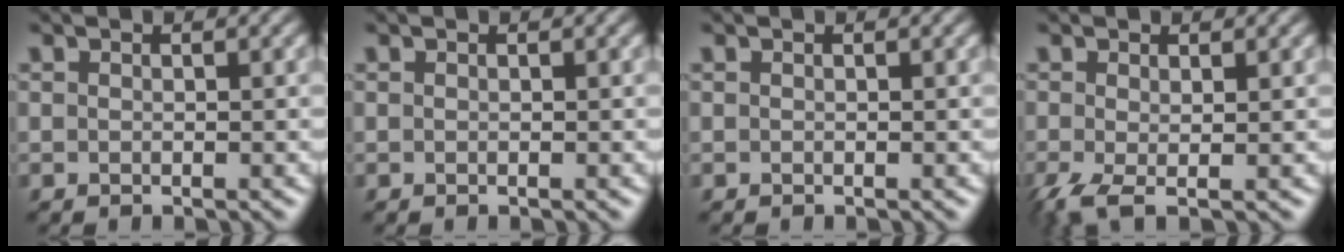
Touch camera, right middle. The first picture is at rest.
{"total": 0.0}
{"total": 0.0}
{"total": 3.2, "force": [-1.2, 1.0, 2.8], "torque": [-0.070, -0.011, -0.028]}